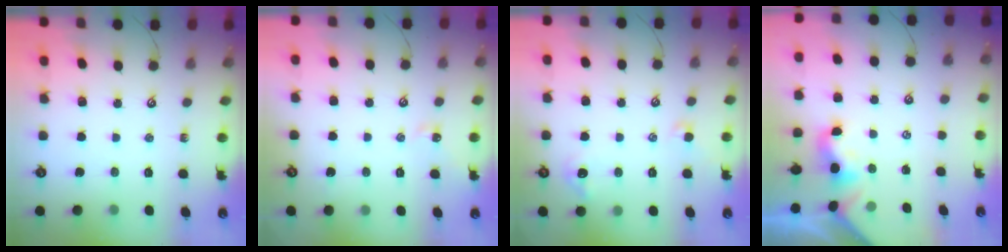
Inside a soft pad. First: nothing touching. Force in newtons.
{"total": 2.8, "press": 2.7, "slide": 0.6}
{"total": 1.9, "press": 1.9, "slide": 0.4}
{"total": 1.9, "press": 1.8, "slide": 0.6}